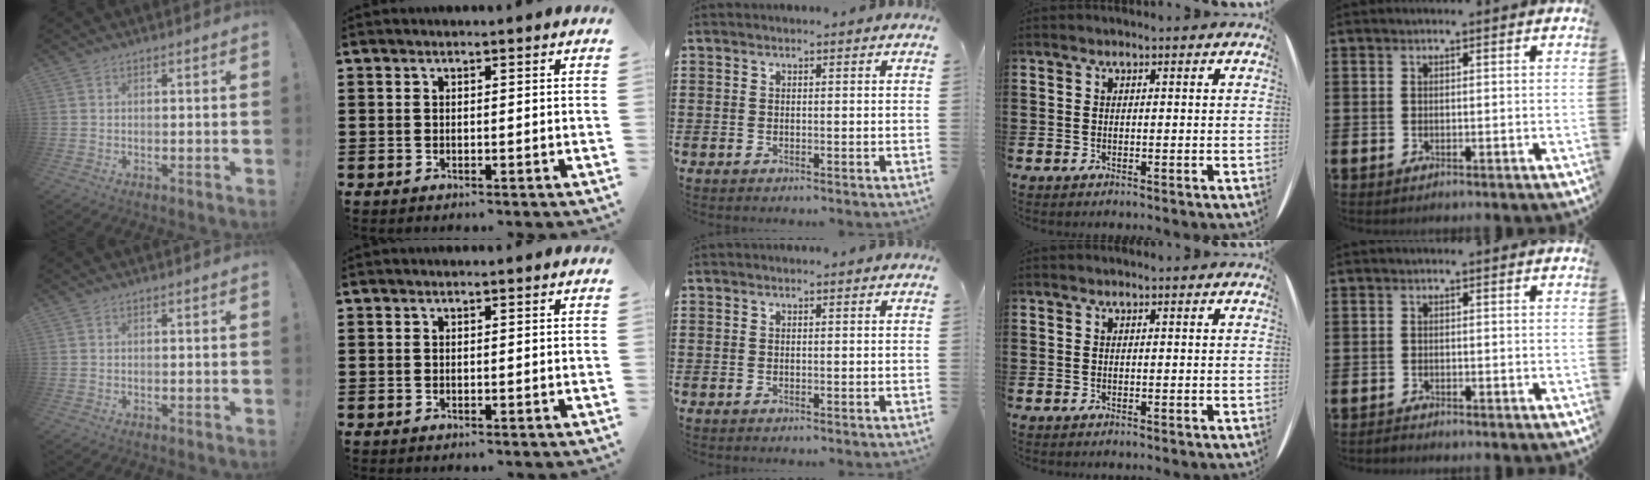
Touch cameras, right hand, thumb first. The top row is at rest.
{"little": {"total": 0.6, "force": [-0.6, 0.1, 0.0], "torque": [-0.002, -0.003, -0.012]}}